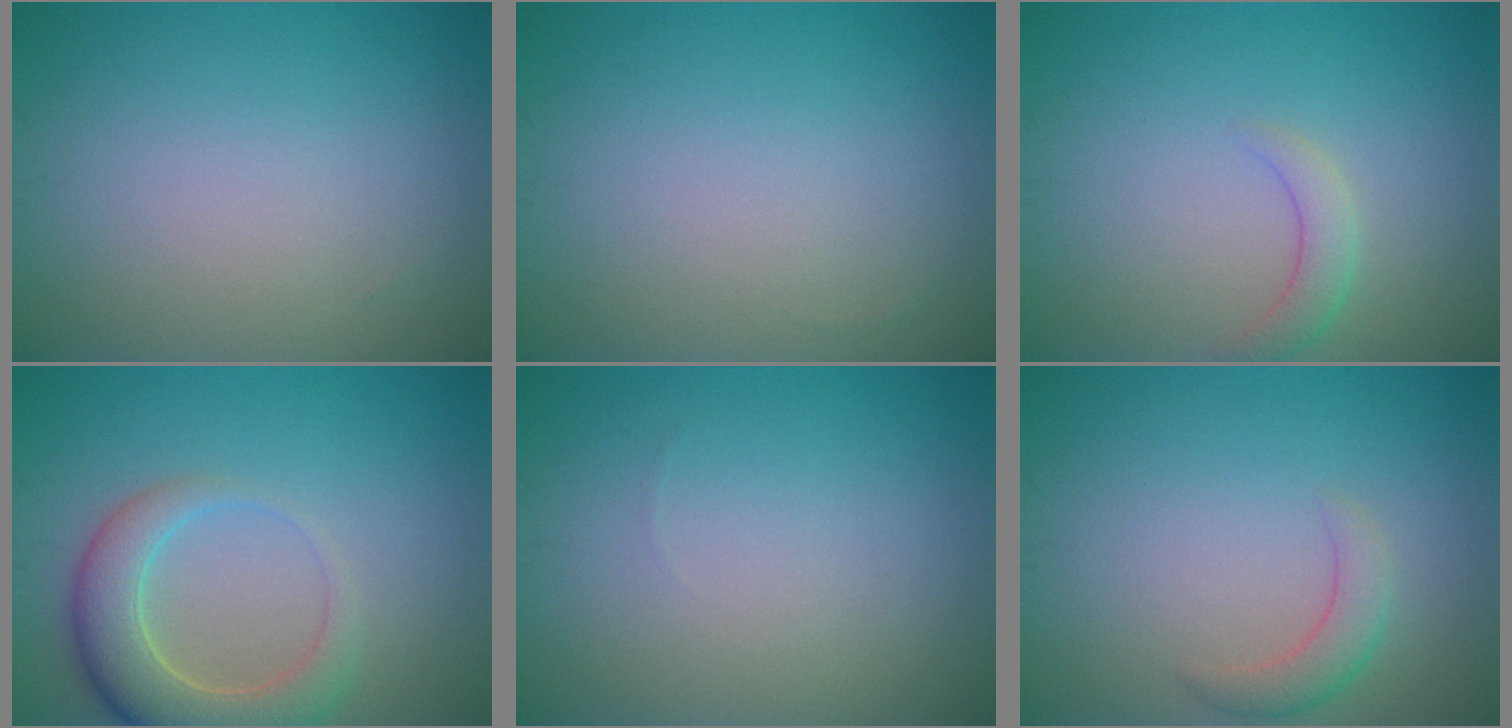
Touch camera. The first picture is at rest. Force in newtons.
{"total": 0.0}
{"total": 1.9, "press": 1.9, "slide": 0.2}
{"total": 5.6, "press": 5.6, "slide": 0.7}
{"total": 0.0}
{"total": 2.2, "press": 2.1, "slide": 0.2}